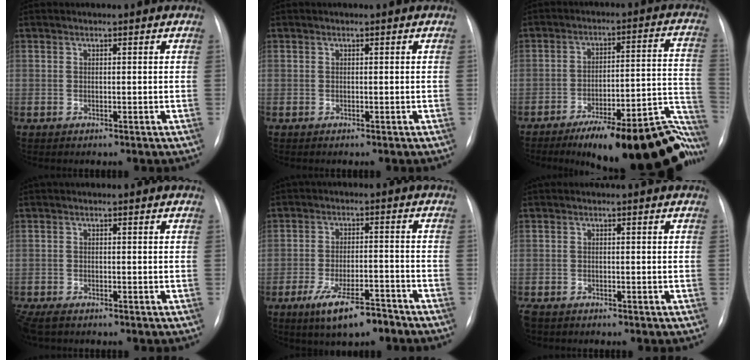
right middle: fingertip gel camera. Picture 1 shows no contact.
{"total": 0.0}
{"total": 24.6, "force": [-19.1, 4.7, 14.8], "torque": [-0.087, 0.025, -0.259]}
{"total": 4.2, "force": [-3.3, 1.5, 2.2], "torque": [-0.043, -0.012, -0.057]}
{"total": 8.3, "force": [-5.7, 2.1, 5.6], "torque": [-0.101, -0.008, -0.093]}
{"total": 2.7, "force": [-2.1, 1.3, 1.1], "torque": [-0.021, -0.005, -0.032]}